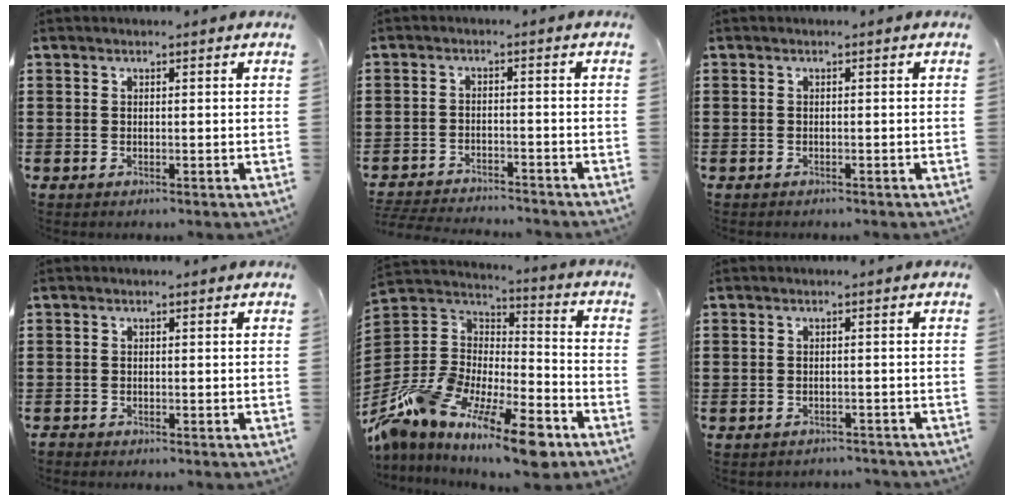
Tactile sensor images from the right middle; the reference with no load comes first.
{"total": 3.8, "force": [-3.8, 0.5, 0.0], "torque": [-0.010, 0.001, -0.083]}
{"total": 0.5, "force": [-0.5, 0.2, 0.0], "torque": [-0.002, 0.001, -0.012]}
{"total": 0.9, "force": [-0.8, 0.3, -0.1], "torque": [-0.001, 0.004, -0.019]}
{"total": 14.6, "force": [-11.5, 4.5, 7.8], "torque": [-0.168, 0.033, -0.221]}
{"total": 1.5, "force": [-1.4, 0.3, -0.1], "torque": [-0.004, 0.002, -0.032]}